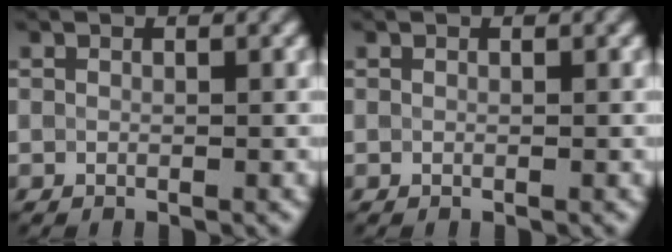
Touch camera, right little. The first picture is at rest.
{"total": 0.0}